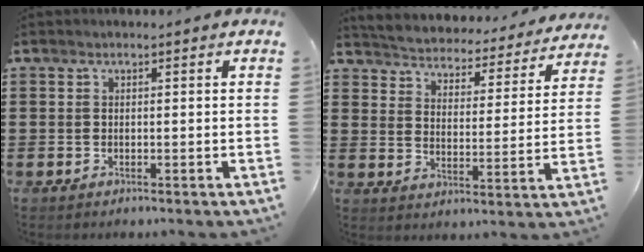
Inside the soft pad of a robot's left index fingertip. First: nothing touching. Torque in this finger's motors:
{"motor_torque": [2.14, 0.00, 0.75, 0.09]}